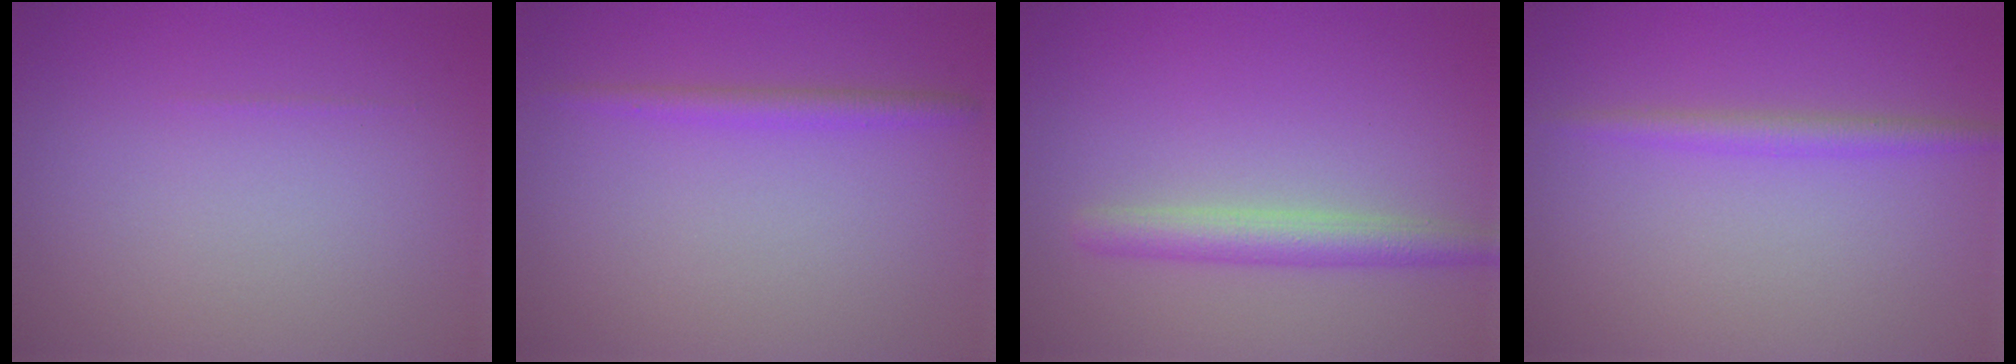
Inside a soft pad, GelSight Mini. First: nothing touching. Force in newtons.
{"total": 1.6, "press": 1.6, "slide": 0.1}
{"total": 3.0, "press": 3.0, "slide": 0.1}
{"total": 1.9, "press": 1.9, "slide": 0.0}